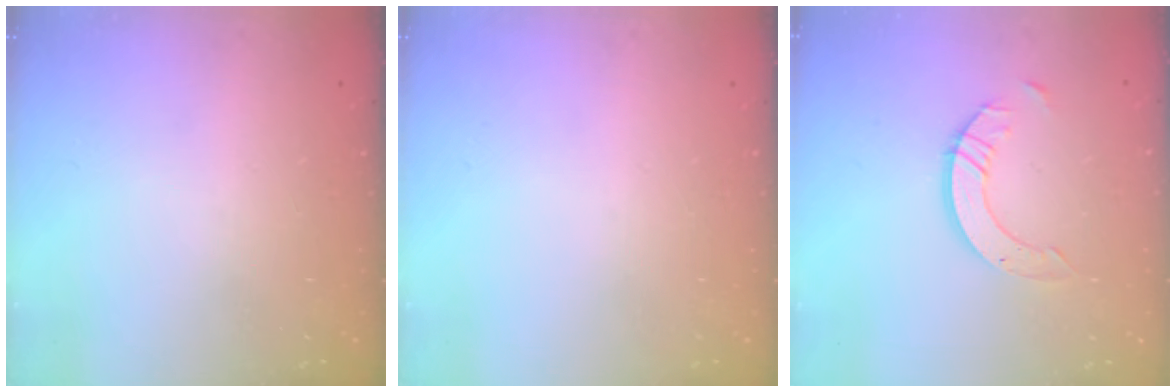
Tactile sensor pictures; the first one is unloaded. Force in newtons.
{"total": 0.0}
{"total": 8.1, "press": 8.1, "slide": 0.7}